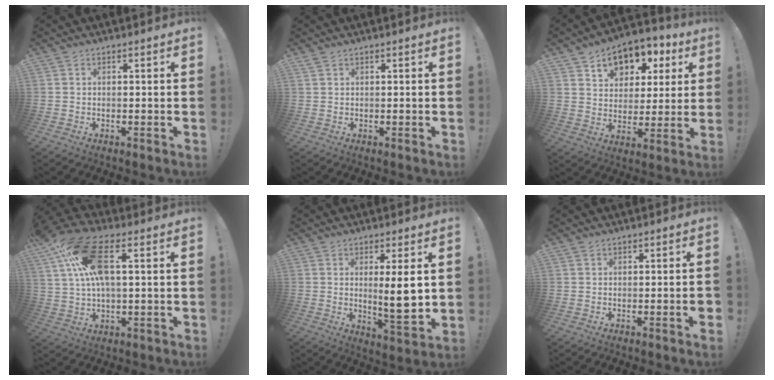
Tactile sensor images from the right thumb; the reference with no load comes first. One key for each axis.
{"total": 0.6, "fx": 0.4, "fy": 0.1, "fz": 0.4, "tx": -0.009, "ty": 0.001, "tz": 0.009}
{"total": 10.8, "fx": 5.7, "fy": 7.9, "fz": 4.7, "tx": -0.055, "ty": -0.037, "tz": 0.106}
{"total": 16.7, "fx": 4.9, "fy": 7.5, "fz": 14.1, "tx": -0.264, "ty": -0.007, "tz": 0.086}
{"total": 9.8, "fx": 1.6, "fy": 1.3, "fz": 9.6, "tx": -0.137, "ty": -0.018, "tz": 0.025}
{"total": 1.7, "fx": -0.6, "fy": -0.1, "fz": 1.6, "tx": -0.019, "ty": -0.002, "tz": -0.012}